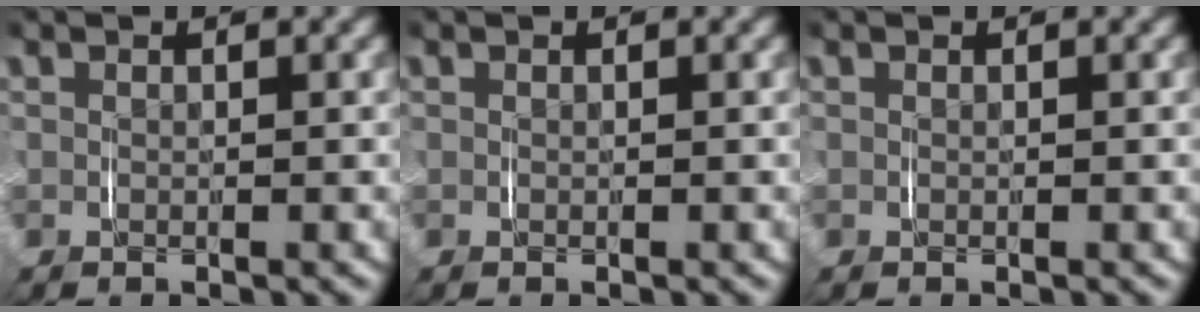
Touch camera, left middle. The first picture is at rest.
{"total": 0.0}
{"total": 0.0}